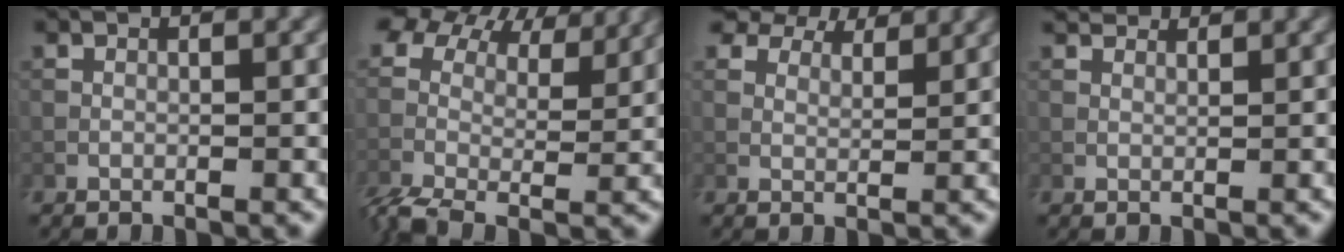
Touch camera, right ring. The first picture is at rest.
{"total": 8.9, "force": [3.8, 5.4, 6.0], "torque": [-0.131, 0.007, 0.064]}
{"total": 8.5, "force": [7.0, 3.5, 3.4], "torque": [-0.087, 0.002, 0.120]}
{"total": 3.3, "force": [2.8, 1.0, 1.3], "torque": [-0.031, -0.005, 0.046]}